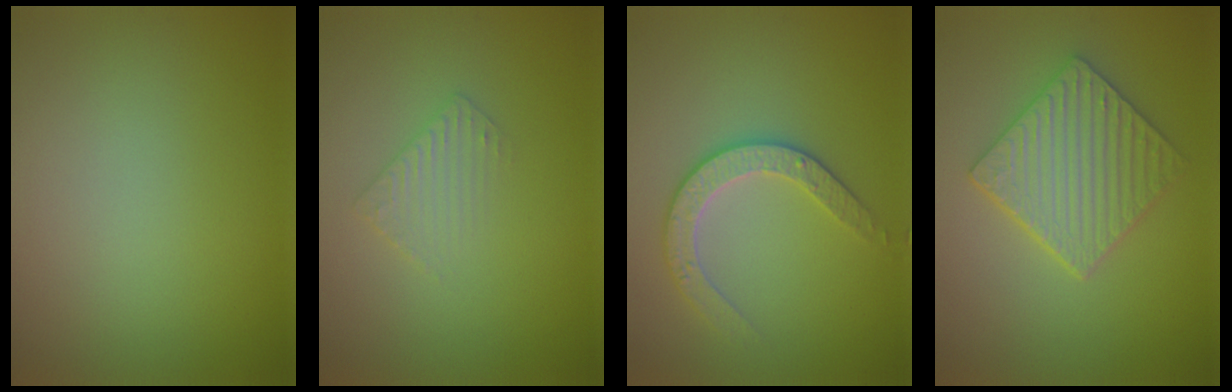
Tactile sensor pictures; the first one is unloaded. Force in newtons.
{"total": 1.6, "press": 1.6, "slide": 0.4}
{"total": 2.9, "press": 2.9, "slide": 0.7}
{"total": 4.7, "press": 4.0, "slide": 2.4}